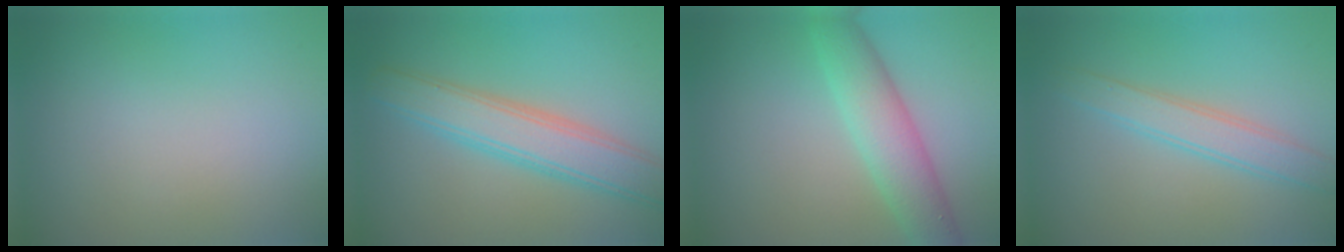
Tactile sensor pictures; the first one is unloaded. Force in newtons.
{"total": 5.4, "press": 5.4, "slide": 0.1}
{"total": 4.8, "press": 4.8, "slide": 0.1}
{"total": 3.0, "press": 3.0, "slide": 0.0}